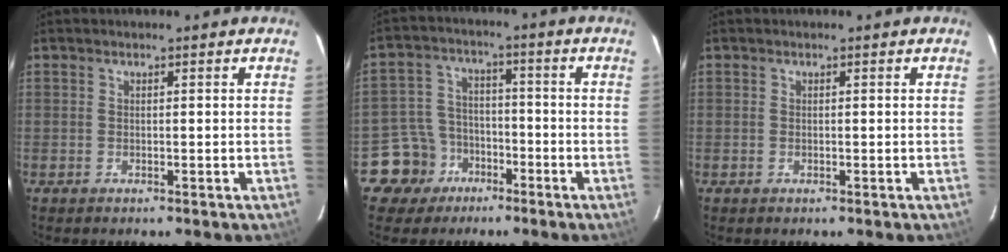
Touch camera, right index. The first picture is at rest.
{"total": 8.5, "force": [-4.9, 6.8, 0.5], "torque": [-0.040, 0.030, -0.077]}
{"total": 0.0}